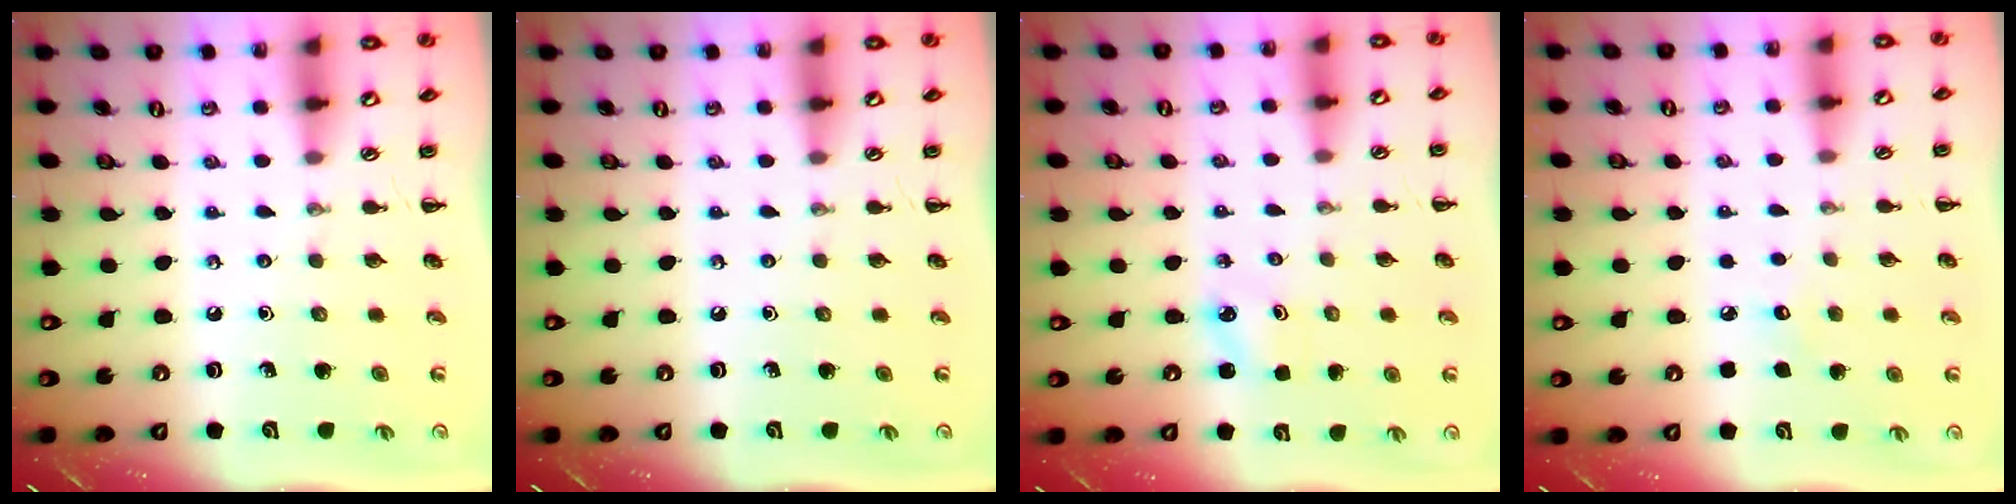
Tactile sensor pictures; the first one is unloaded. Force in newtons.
{"total": 0.0}
{"total": 1.9, "press": 1.8, "slide": 0.5}
{"total": 4.4, "press": 4.3, "slide": 1.2}